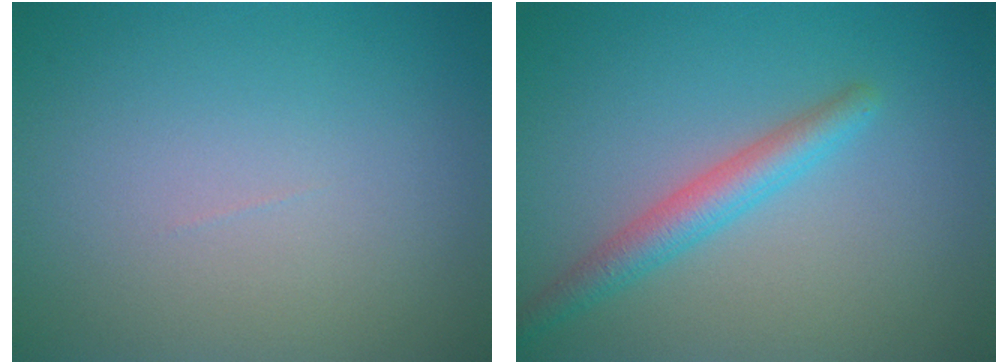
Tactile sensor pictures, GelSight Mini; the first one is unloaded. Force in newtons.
{"total": 3.0, "press": 3.0, "slide": 0.0}